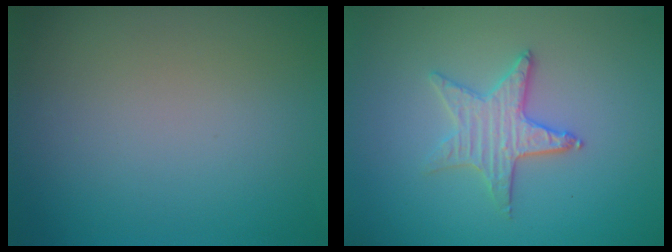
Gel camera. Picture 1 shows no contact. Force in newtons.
{"total": 2.9, "press": 2.8, "slide": 0.8}